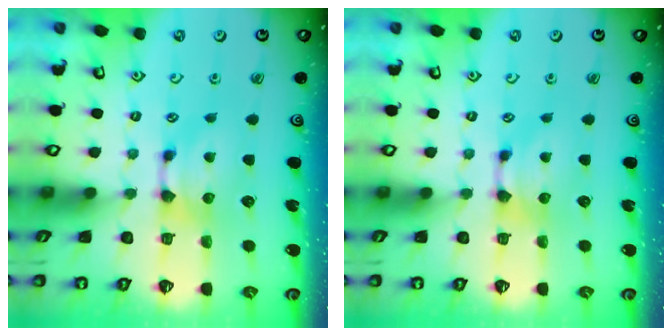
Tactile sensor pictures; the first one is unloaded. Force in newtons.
{"total": 0.0}